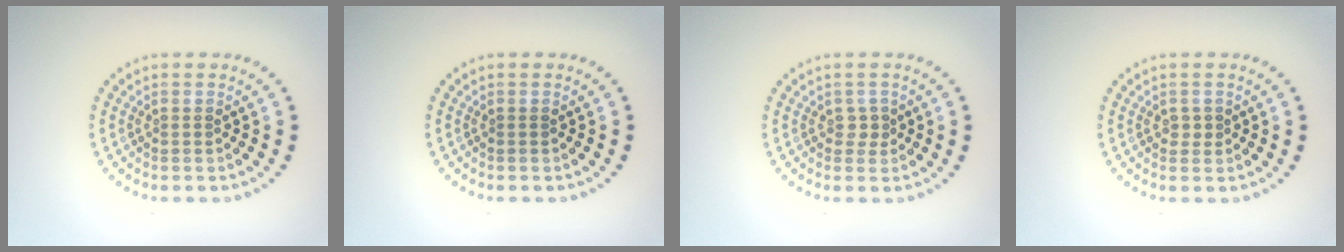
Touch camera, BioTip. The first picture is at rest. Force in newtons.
{"total": 0.0}
{"total": 1.0, "press": 0.8, "slide": 0.6}
{"total": 0.9, "press": 0.9, "slide": 0.2}